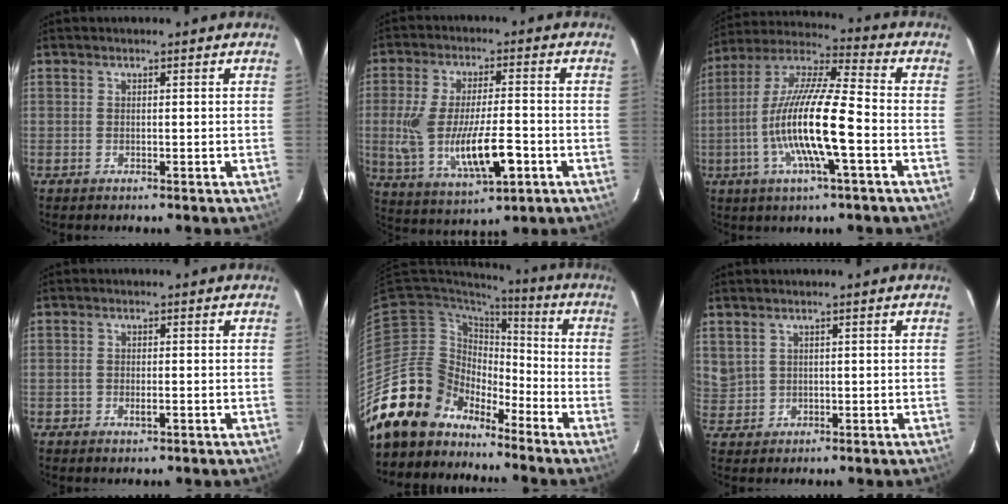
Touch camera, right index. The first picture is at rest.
{"total": 15.9, "force": [-3.7, 5.3, 14.5], "torque": [-0.290, -0.023, -0.051]}
{"total": 16.8, "force": [-4.3, 2.3, 16.1], "torque": [-0.311, -0.007, -0.087]}
{"total": 1.7, "force": [-0.7, 1.0, 1.3], "torque": [-0.023, 0.000, -0.012]}
{"total": 13.9, "force": [-11.1, 8.4, 1.0], "torque": [-0.037, 0.036, -0.202]}
{"total": 3.7, "force": [1.7, 3.1, 0.9], "torque": [-0.017, 0.009, 0.048]}